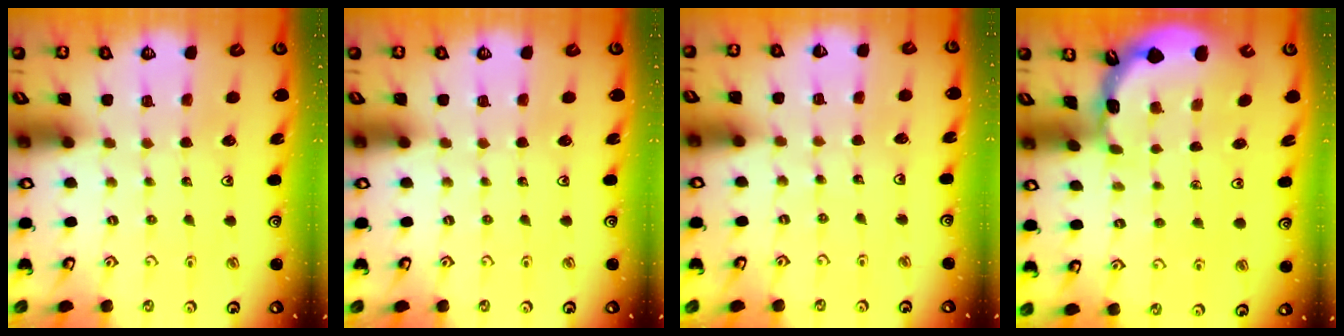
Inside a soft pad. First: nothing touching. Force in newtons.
{"total": 0.0}
{"total": 2.4, "press": 2.4, "slide": 0.3}
{"total": 1.7, "press": 1.6, "slide": 0.1}